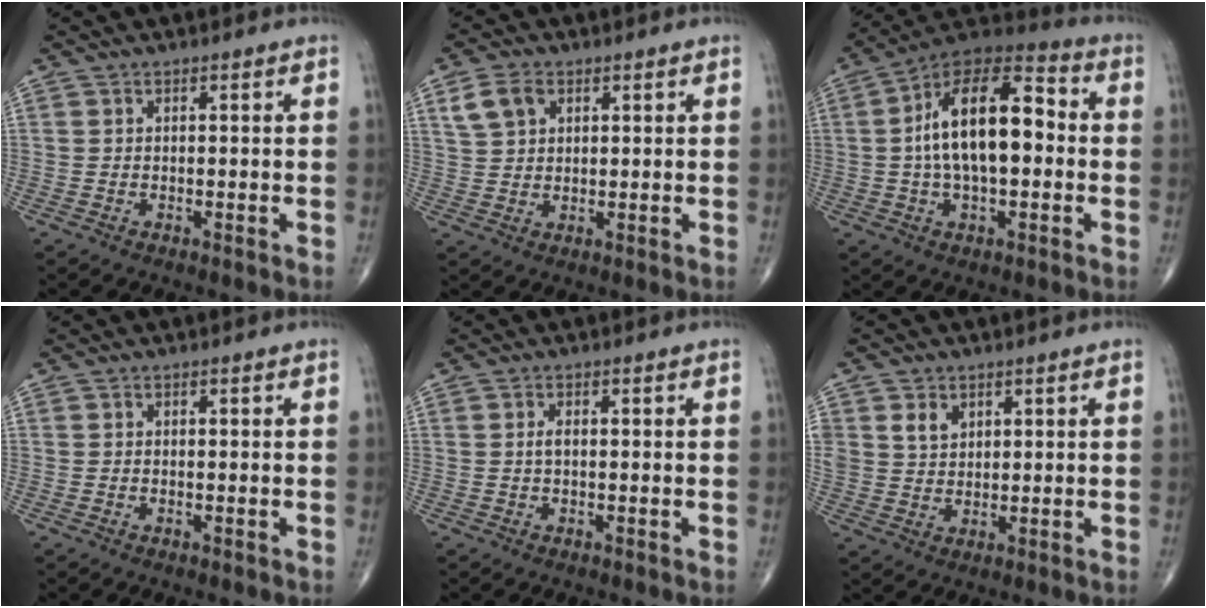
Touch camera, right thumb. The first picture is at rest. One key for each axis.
{"total": 5.7, "fx": 2.6, "fy": 3.9, "fz": 3.2, "tx": -0.051, "ty": -0.001, "tz": 0.053}
{"total": 18.3, "fx": 0.8, "fy": 9.0, "fz": 15.9, "tx": -0.258, "ty": 0.039, "tz": 0.002}
{"total": 0.0}
{"total": 1.1, "fx": 0.0, "fy": 0.4, "fz": 1.0, "tx": -0.019, "ty": 0.000, "tz": -0.002}
{"total": 4.8, "fx": 2.3, "fy": 3.7, "fz": 2.2, "tx": -0.022, "ty": -0.016, "tz": 0.046}